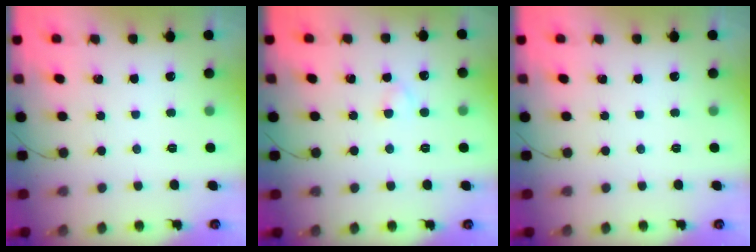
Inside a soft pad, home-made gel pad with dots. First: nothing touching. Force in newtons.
{"total": 2.2, "press": 1.9, "slide": 1.0}
{"total": 0.0}